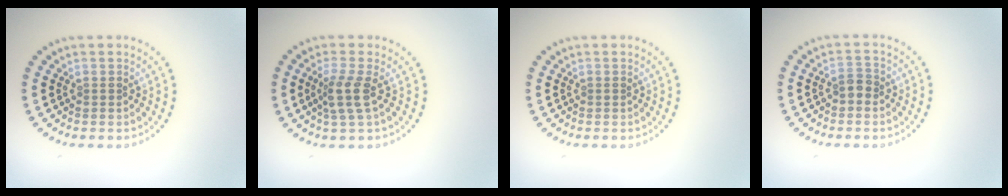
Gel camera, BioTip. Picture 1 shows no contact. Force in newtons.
{"total": 2.4, "press": 1.9, "slide": 1.5}
{"total": 0.0}
{"total": 1.3, "press": 1.2, "slide": 0.5}